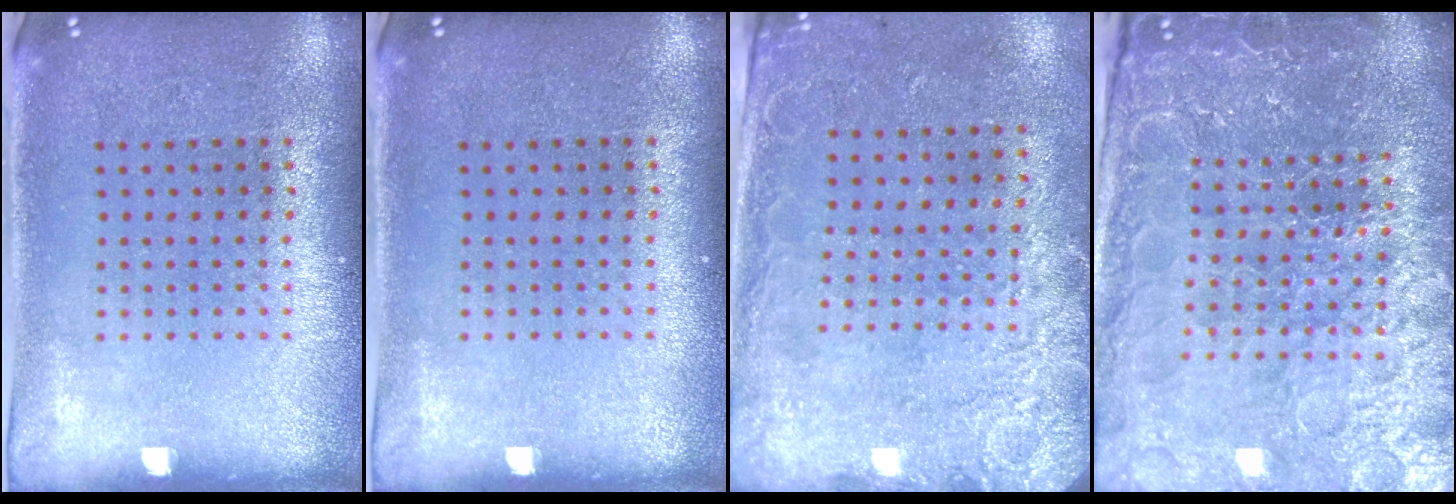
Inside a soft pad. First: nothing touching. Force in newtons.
{"total": 0.0}
{"total": 2.7, "press": 2.0, "slide": 1.8}
{"total": 5.6, "press": 5.1, "slide": 2.3}